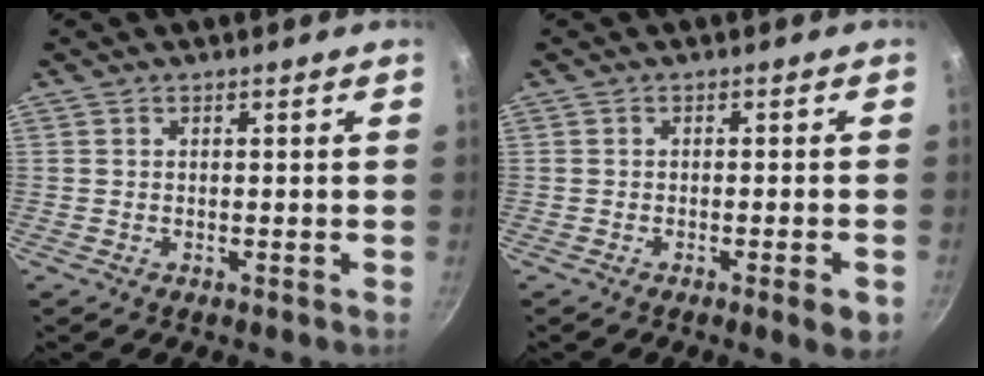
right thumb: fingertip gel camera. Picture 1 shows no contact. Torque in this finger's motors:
{"motor_torque": [-0.22, 0.19, -0.23, -0.13, 0.00]}